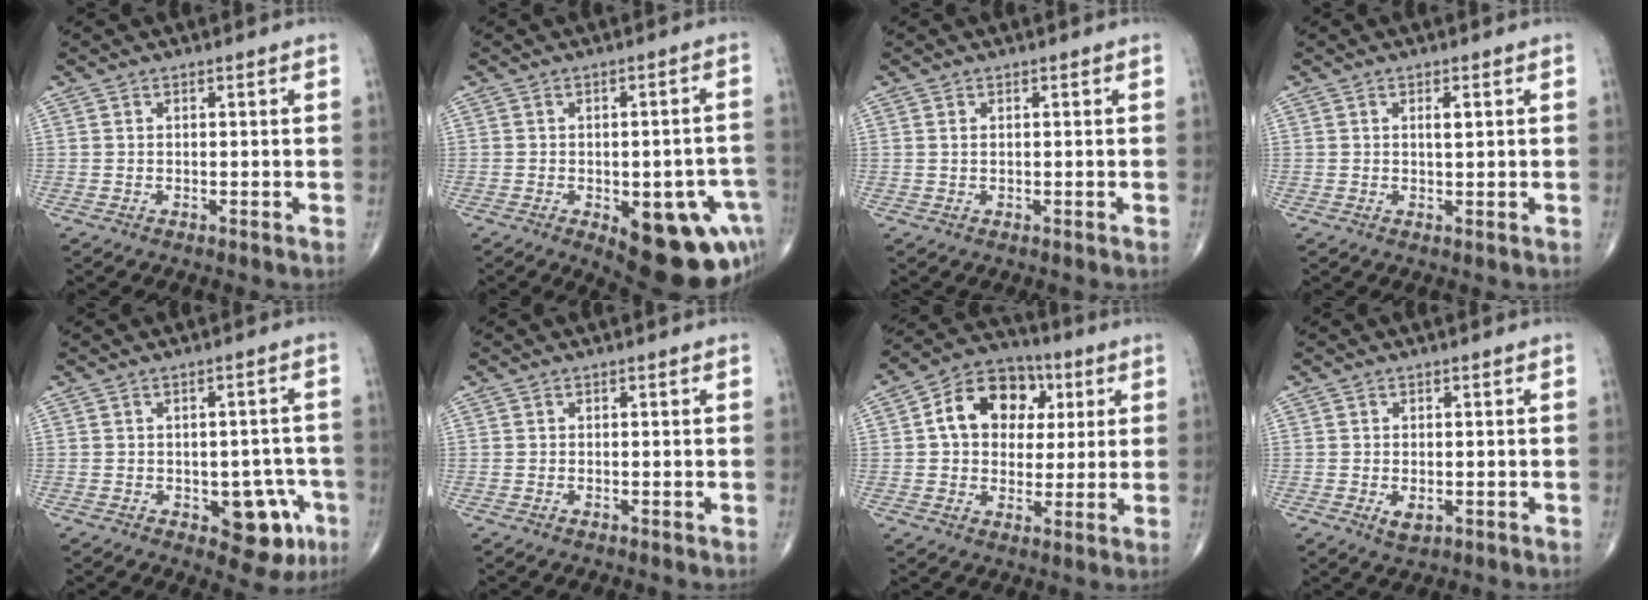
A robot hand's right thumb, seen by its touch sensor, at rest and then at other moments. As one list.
[{"total": 17.6, "force": [-6.9, 7.8, 14.2], "torque": [-0.114, 0.022, -0.067]}, {"total": 0.5, "force": [0.2, 0.2, 0.4], "torque": [-0.009, 0.004, 0.005]}, {"total": 1.7, "force": [0.5, 0.3, 1.5], "torque": [-0.027, -0.002, 0.008]}, {"total": 8.9, "force": [-3.4, 4.8, 6.7], "torque": [-0.041, 0.014, -0.035]}, {"total": 0.0}, {"total": 13.6, "force": [3.0, 10.4, 8.3], "torque": [-0.097, 0.010, 0.040]}, {"total": 2.2, "force": [-0.6, 1.2, 1.8], "torque": [-0.026, -0.004, -0.005]}]